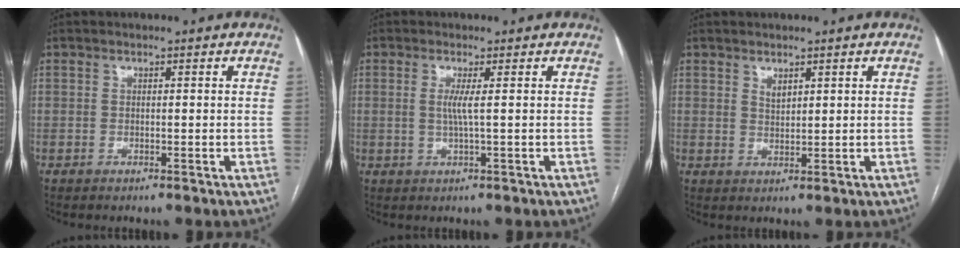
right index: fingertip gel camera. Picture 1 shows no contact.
{"total": 2.3, "force": [0.3, -0.5, 2.2], "torque": [-0.049, -0.003, 0.004]}
{"total": 1.7, "force": [1.2, 0.7, 1.0], "torque": [-0.019, -0.003, 0.027]}